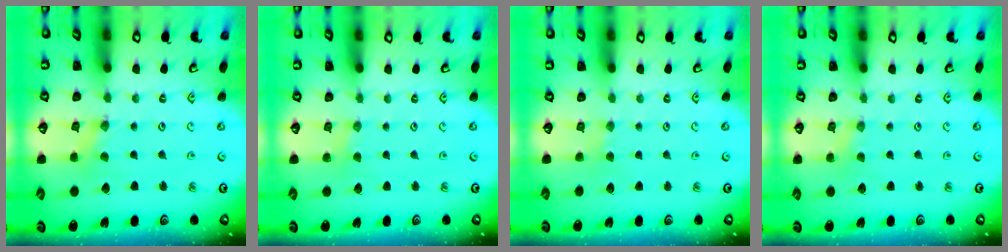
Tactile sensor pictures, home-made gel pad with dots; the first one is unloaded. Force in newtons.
{"total": 1.8, "press": 1.7, "slide": 0.2}
{"total": 1.2, "press": 1.1, "slide": 0.3}
{"total": 0.5, "press": 0.5, "slide": 0.2}